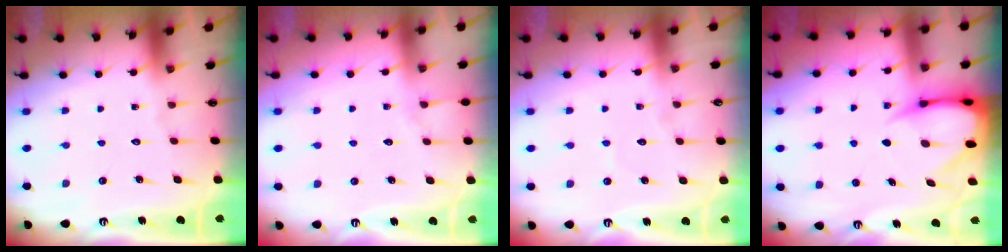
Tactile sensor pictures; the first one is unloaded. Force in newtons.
{"total": 5.6, "press": 5.6, "slide": 0.8}
{"total": 2.6, "press": 2.6, "slide": 0.1}
{"total": 6.3, "press": 6.3, "slide": 0.8}